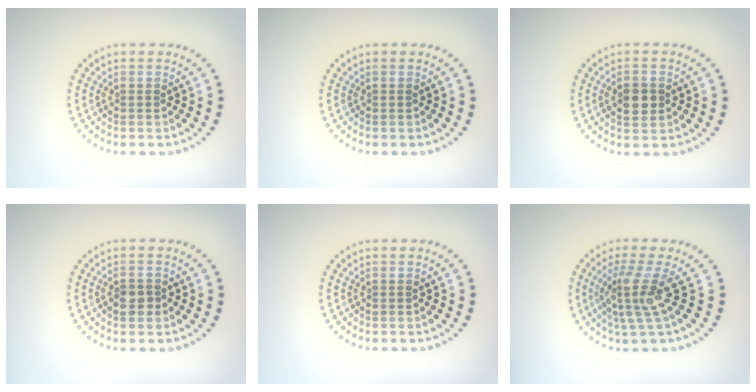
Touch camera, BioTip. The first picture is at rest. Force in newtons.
{"total": 0.0}
{"total": 2.9, "press": 2.9, "slide": 0.0}
{"total": 1.8, "press": 1.7, "slide": 0.7}
{"total": 0.0}
{"total": 3.6, "press": 2.6, "slide": 2.5}